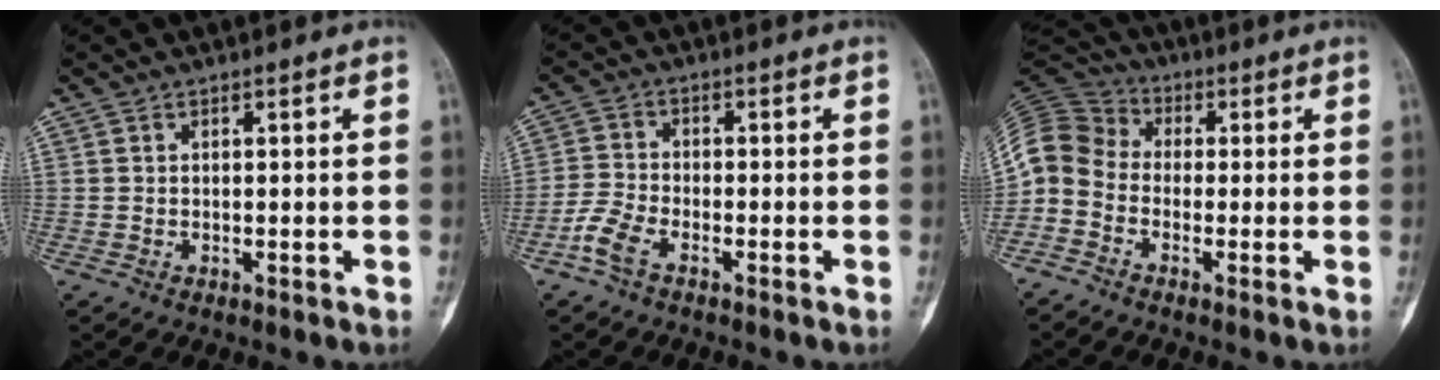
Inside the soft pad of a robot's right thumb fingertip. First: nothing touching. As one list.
[{"total": 4.6, "force": [-2.9, 1.8, 3.0], "torque": [-0.072, 0.013, -0.066]}, {"total": 8.6, "force": [-2.1, 7.2, 4.2], "torque": [-0.079, 0.041, -0.060]}]